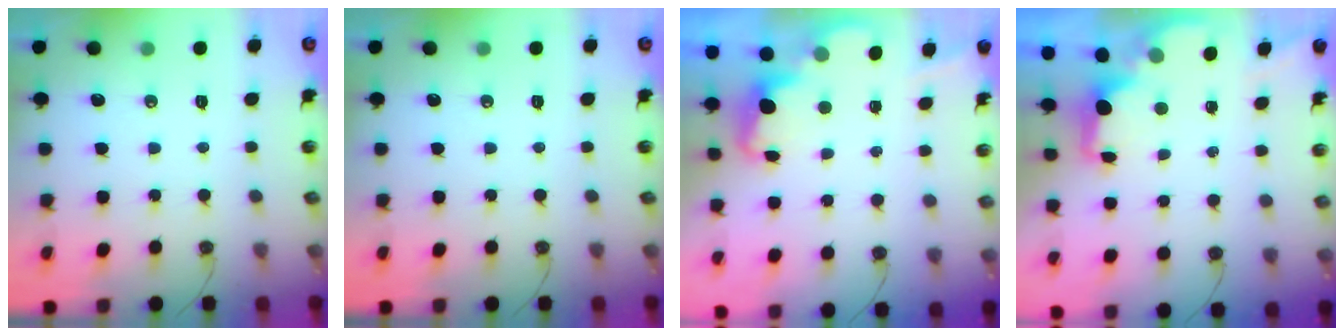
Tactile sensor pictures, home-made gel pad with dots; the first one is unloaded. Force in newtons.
{"total": 0.0}
{"total": 2.4, "press": 2.4, "slide": 0.6}
{"total": 1.9, "press": 1.7, "slide": 0.8}